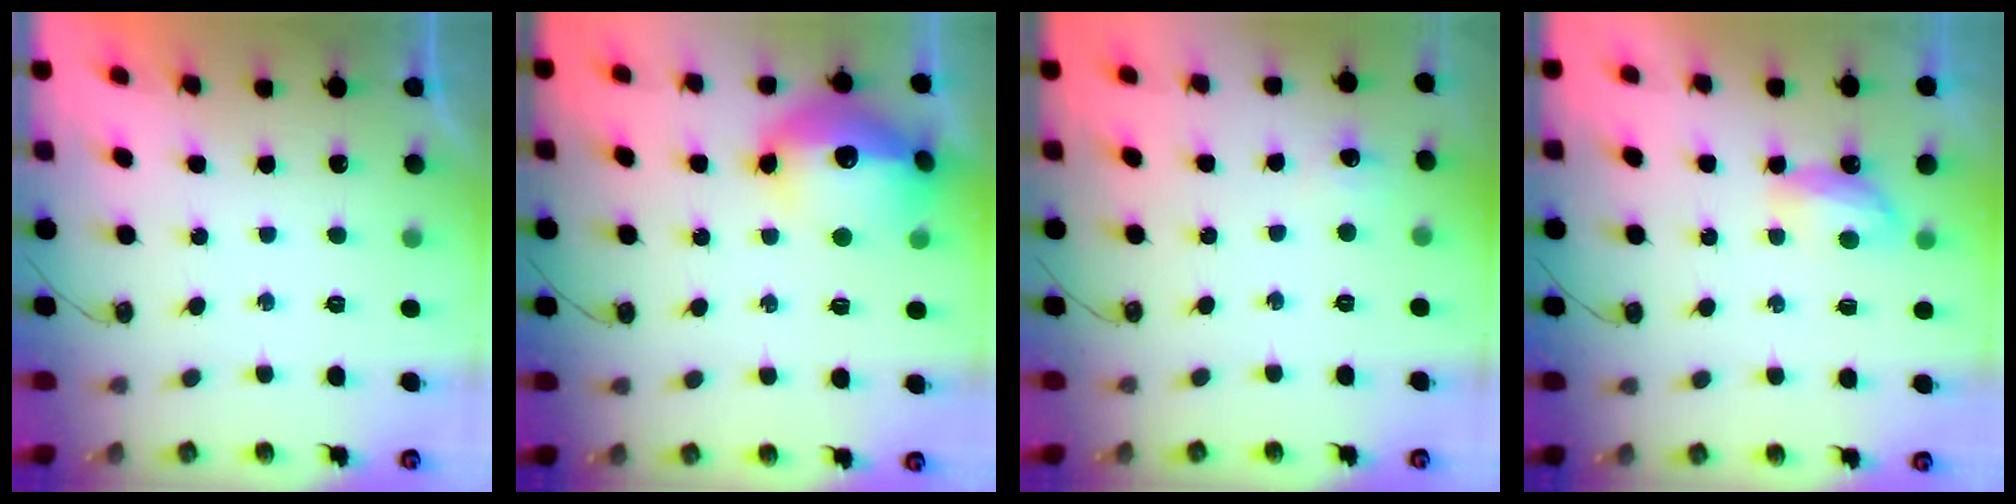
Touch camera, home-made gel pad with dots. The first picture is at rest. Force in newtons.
{"total": 18.4, "press": 18.4, "slide": 1.4}
{"total": 4.1, "press": 4.0, "slide": 0.6}
{"total": 5.6, "press": 5.5, "slide": 0.7}